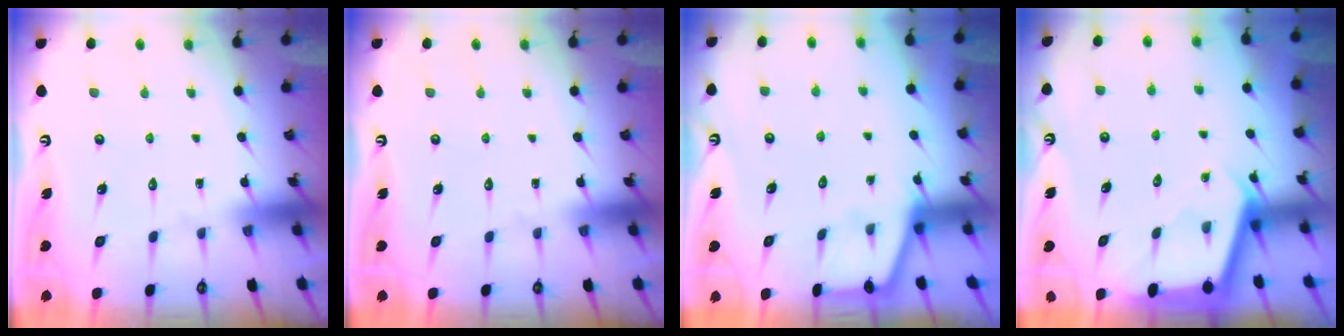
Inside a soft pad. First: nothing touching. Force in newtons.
{"total": 0.0}
{"total": 1.2, "press": 1.2, "slide": 0.3}
{"total": 2.4, "press": 2.4, "slide": 0.2}